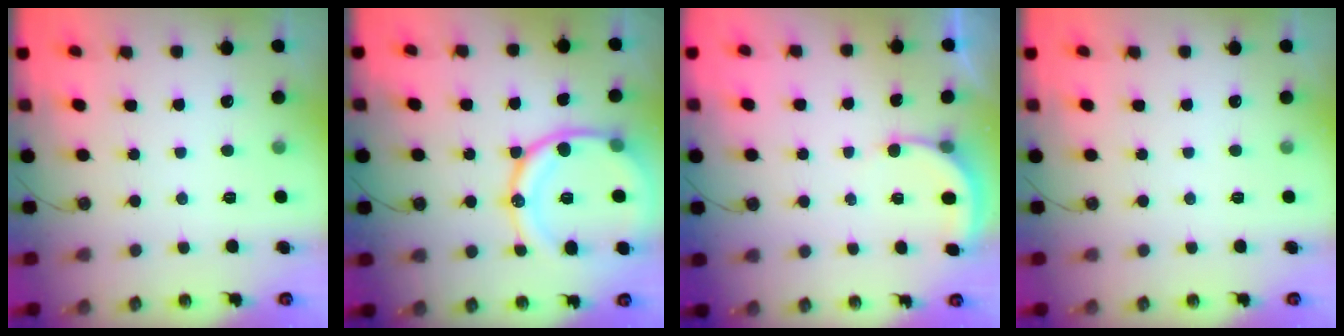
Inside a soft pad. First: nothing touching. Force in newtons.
{"total": 18.6, "press": 18.5, "slide": 2.1}
{"total": 2.4, "press": 2.4, "slide": 0.5}
{"total": 0.0}